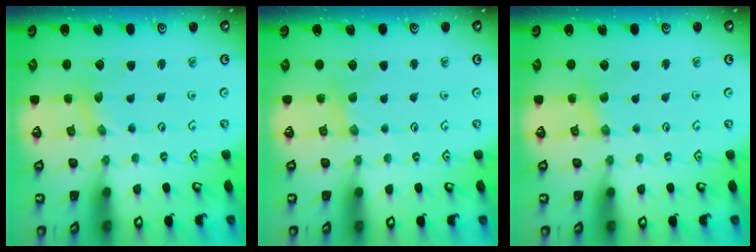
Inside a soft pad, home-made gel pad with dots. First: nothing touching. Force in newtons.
{"total": 2.8, "press": 2.8, "slide": 0.3}
{"total": 1.7, "press": 1.6, "slide": 0.4}